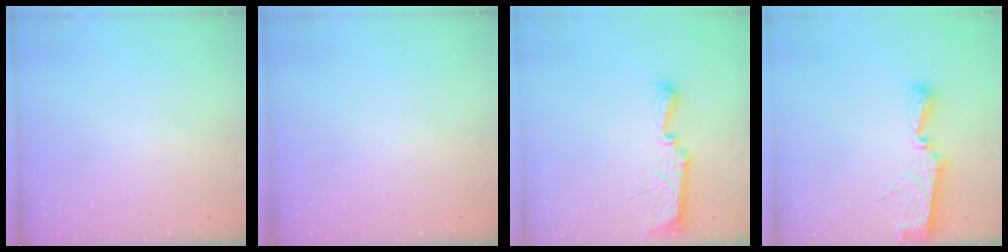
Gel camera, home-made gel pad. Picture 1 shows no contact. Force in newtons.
{"total": 0.0}
{"total": 7.9, "press": 7.8, "slide": 0.8}
{"total": 9.8, "press": 9.7, "slide": 0.9}